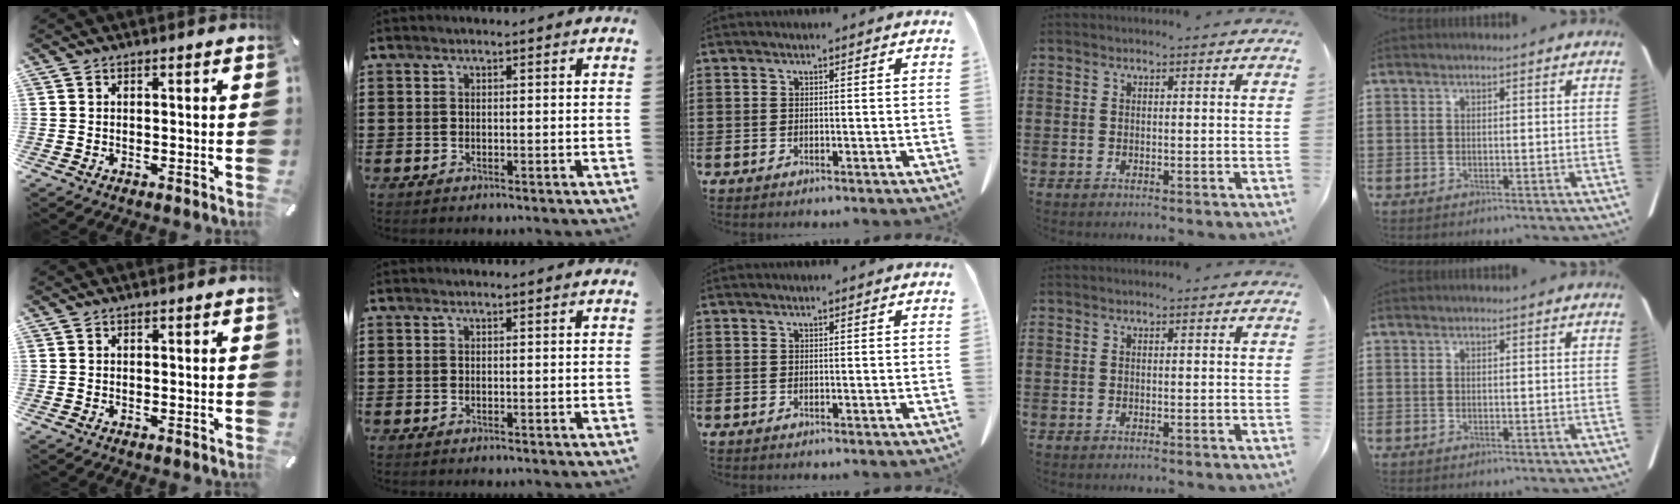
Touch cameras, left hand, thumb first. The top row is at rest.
{}